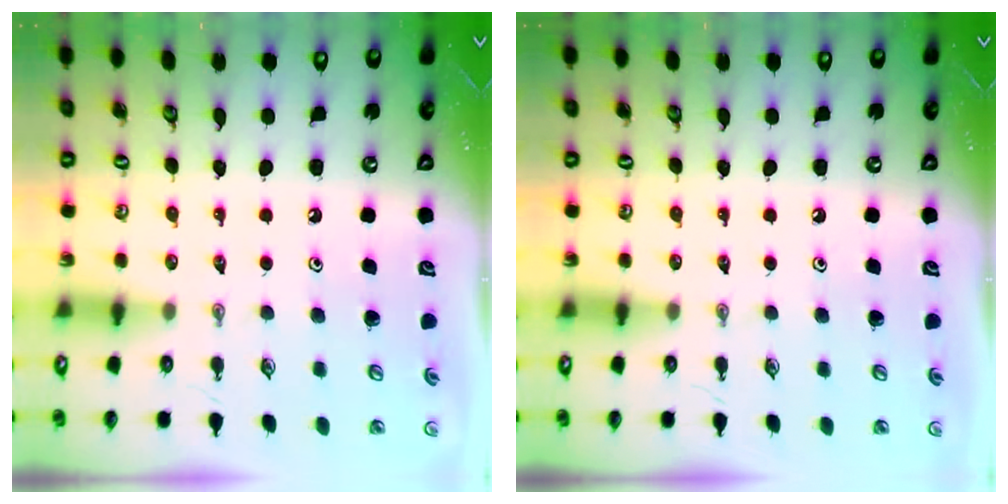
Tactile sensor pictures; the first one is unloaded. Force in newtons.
{"total": 0.0}